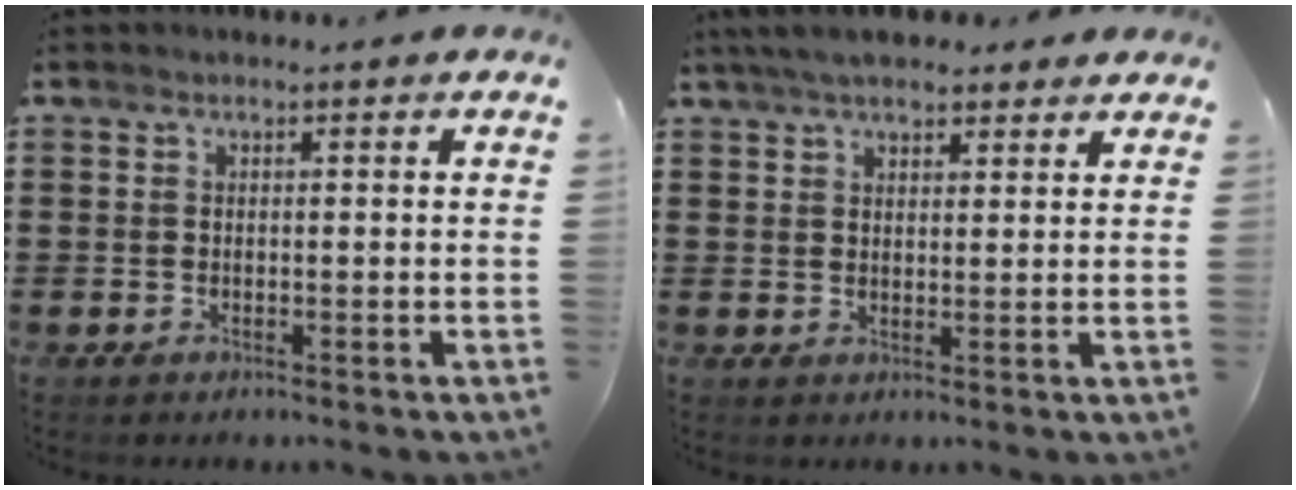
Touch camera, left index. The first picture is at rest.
{"total": 5.0, "force": [4.4, 1.5, 2.0], "torque": [-0.051, 0.000, 0.082]}